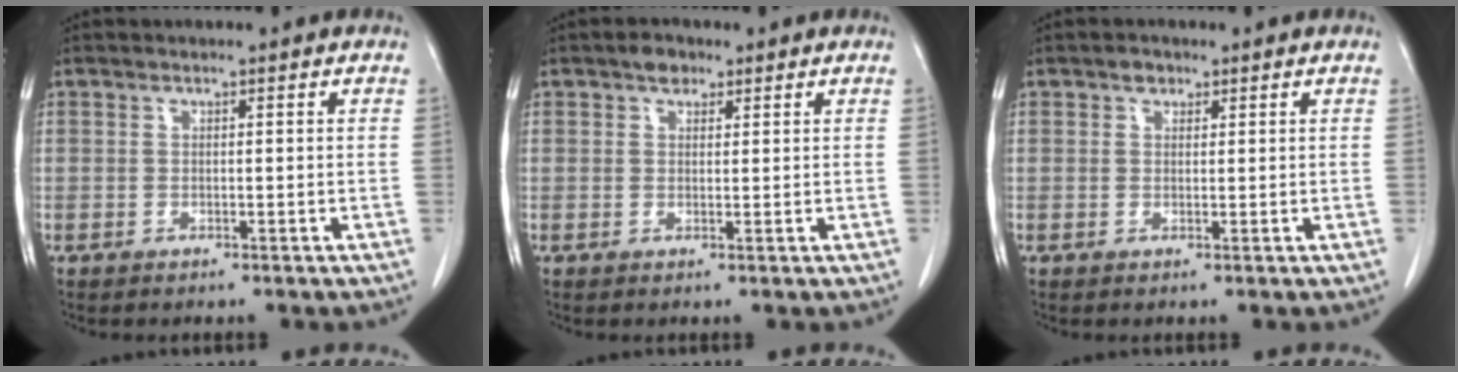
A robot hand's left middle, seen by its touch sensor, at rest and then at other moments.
{"total": 2.0, "force": [1.3, 1.2, 0.8], "torque": [-0.013, 0.005, 0.018]}
{"total": 1.2, "force": [0.7, 0.9, 0.4], "torque": [-0.004, 0.000, 0.010]}